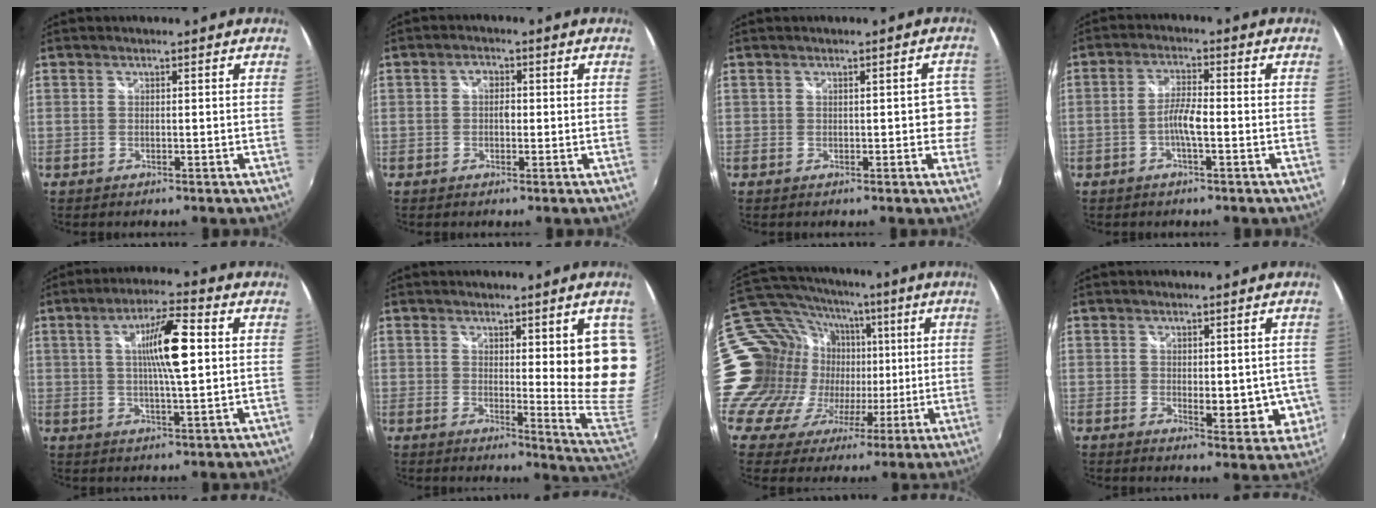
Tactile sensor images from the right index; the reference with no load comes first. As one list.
[{"total": 2.4, "force": [-0.1, 1.8, 1.5], "torque": [-0.024, 0.007, -0.005]}, {"total": 3.3, "force": [0.2, 0.5, 3.3], "torque": [-0.022, 0.000, 0.008]}, {"total": 4.1, "force": [-1.4, 0.5, 3.8], "torque": [-0.080, 0.007, -0.028]}, {"total": 9.3, "force": [2.0, -0.1, 9.1], "torque": [-0.145, -0.001, 0.036]}, {"total": 13.2, "force": [3.5, 0.6, 12.8], "torque": [-0.136, -0.018, 0.061]}, {"total": 23.7, "force": [2.1, 20.7, 11.5], "torque": [-0.296, 0.046, 0.055]}, {"total": 7.9, "force": [-0.6, 3.8, 6.9], "torque": [-0.083, -0.022, -0.003]}]